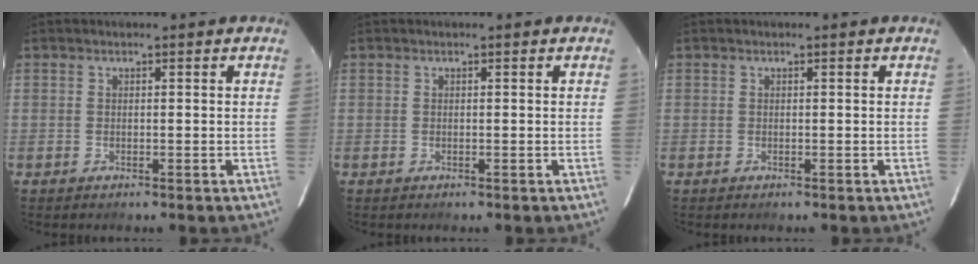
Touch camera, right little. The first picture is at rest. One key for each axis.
{"total": 0.0}
{"total": 0.0}